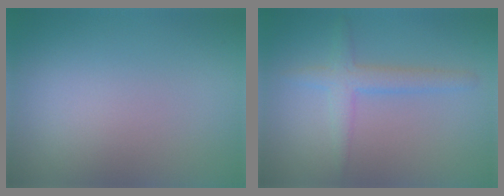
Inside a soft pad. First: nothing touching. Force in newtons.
{"total": 2.6, "press": 2.6, "slide": 0.1}